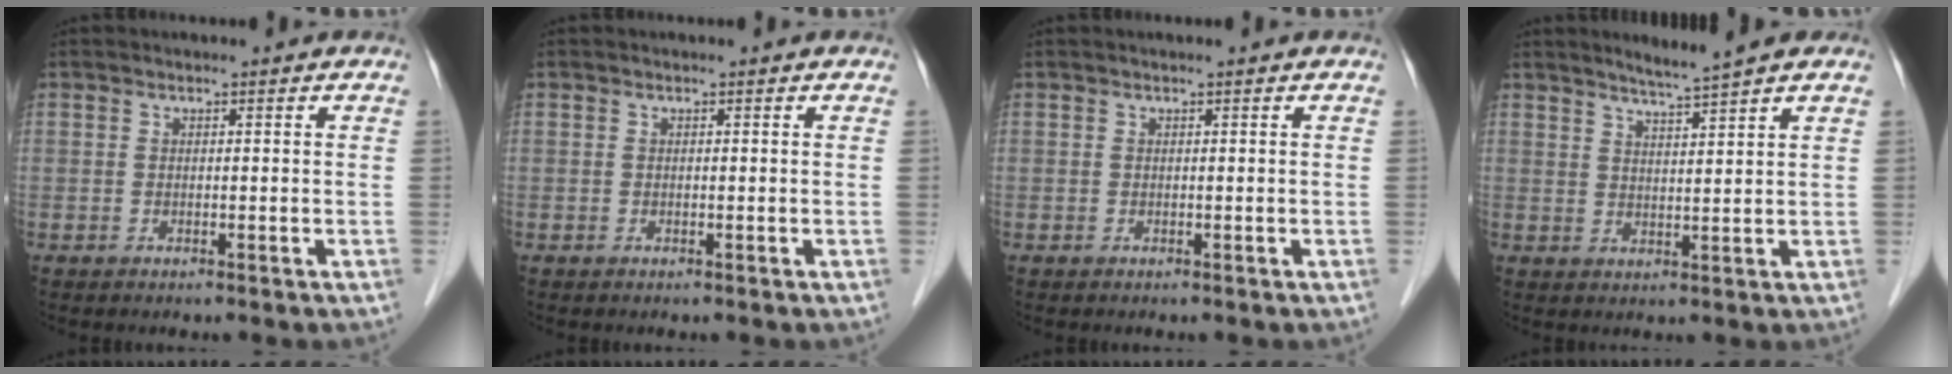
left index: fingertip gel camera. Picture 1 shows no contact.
{"total": 0.0}
{"total": 0.0}
{"total": 4.6, "force": [3.9, -0.8, 2.3], "torque": [-0.042, -0.003, 0.070]}